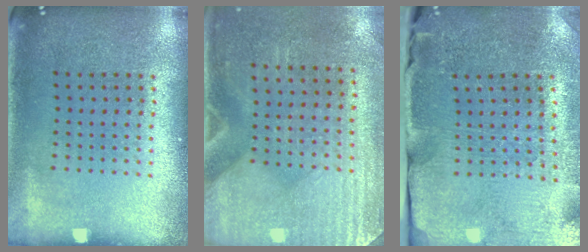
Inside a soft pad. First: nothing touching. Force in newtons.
{"total": 3.0, "press": 2.6, "slide": 1.5}
{"total": 3.6, "press": 3.5, "slide": 0.9}